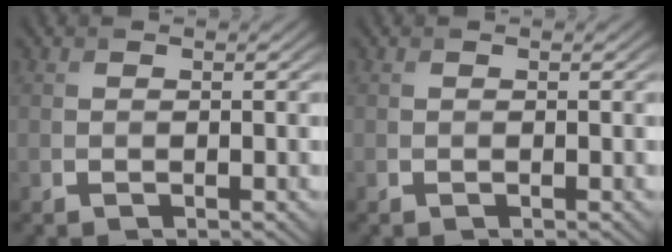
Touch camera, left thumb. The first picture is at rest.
{"total": 0.0}